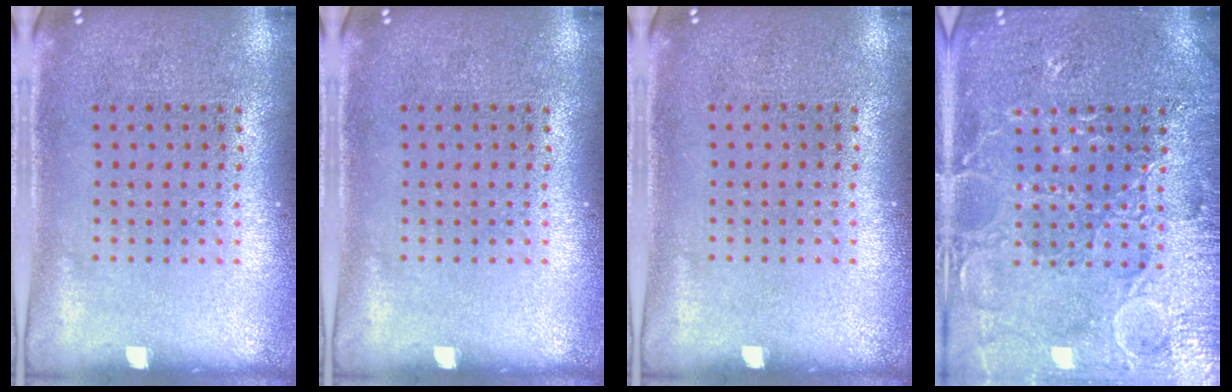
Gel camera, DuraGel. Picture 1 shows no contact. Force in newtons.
{"total": 0.0}
{"total": 0.0}
{"total": 5.6, "press": 5.5, "slide": 0.7}